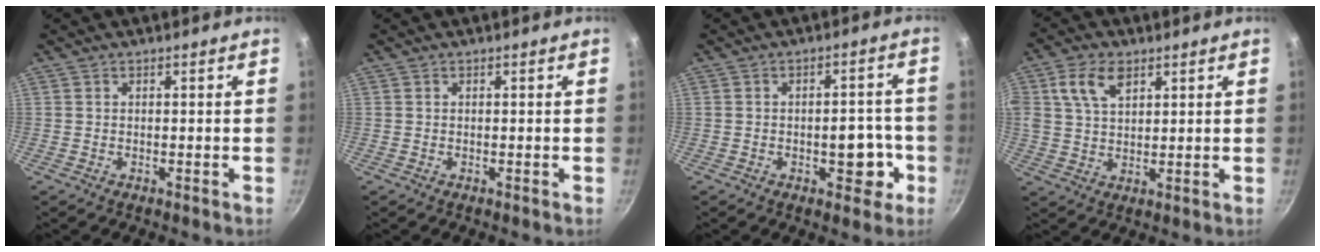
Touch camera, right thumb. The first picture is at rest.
{"total": 0.0}
{"total": 7.1, "force": [-2.2, 4.0, 5.4], "torque": [-0.033, 0.020, -0.027]}
{"total": 7.9, "force": [3.5, 4.8, 5.3], "torque": [-0.092, -0.004, 0.064]}